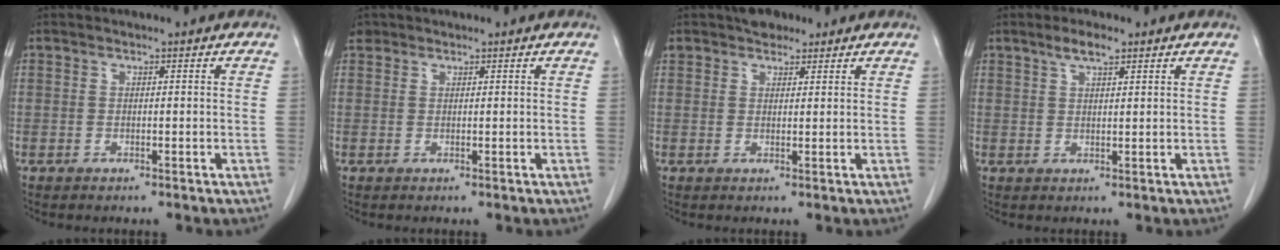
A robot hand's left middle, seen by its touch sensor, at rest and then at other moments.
{"total": 0.7, "force": [0.6, 0.4, 0.0], "torque": [-0.002, 0.006, 0.011]}
{"total": 3.4, "force": [2.7, 1.8, 0.9], "torque": [-0.018, 0.014, 0.044]}
{"total": 3.1, "force": [2.2, 0.7, 2.1], "torque": [-0.045, 0.005, 0.041]}